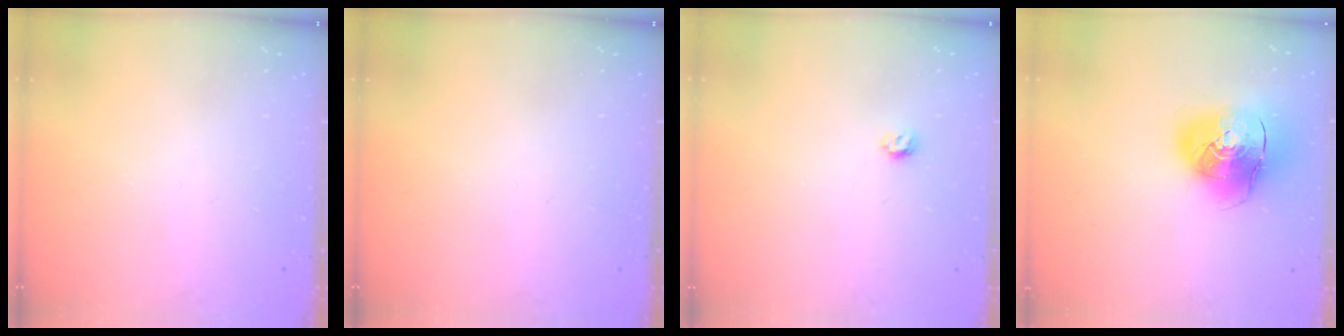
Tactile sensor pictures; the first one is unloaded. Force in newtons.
{"total": 0.0}
{"total": 3.8, "press": 3.7, "slide": 0.6}
{"total": 17.0, "press": 16.8, "slide": 2.6}